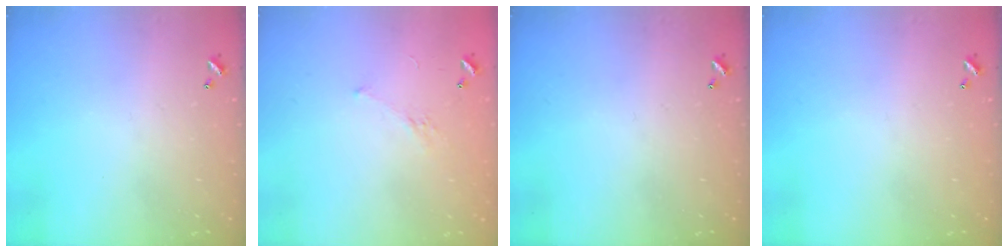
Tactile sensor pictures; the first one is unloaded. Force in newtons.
{"total": 2.8, "press": 2.6, "slide": 1.1}
{"total": 0.0}
{"total": 0.0}